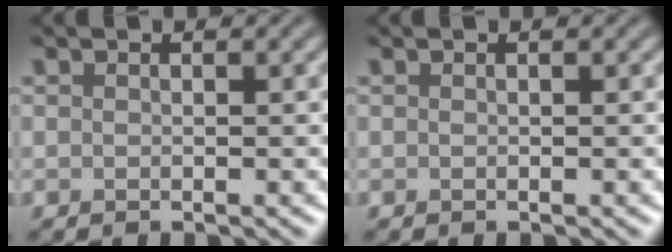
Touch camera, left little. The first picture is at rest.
{"total": 0.0}